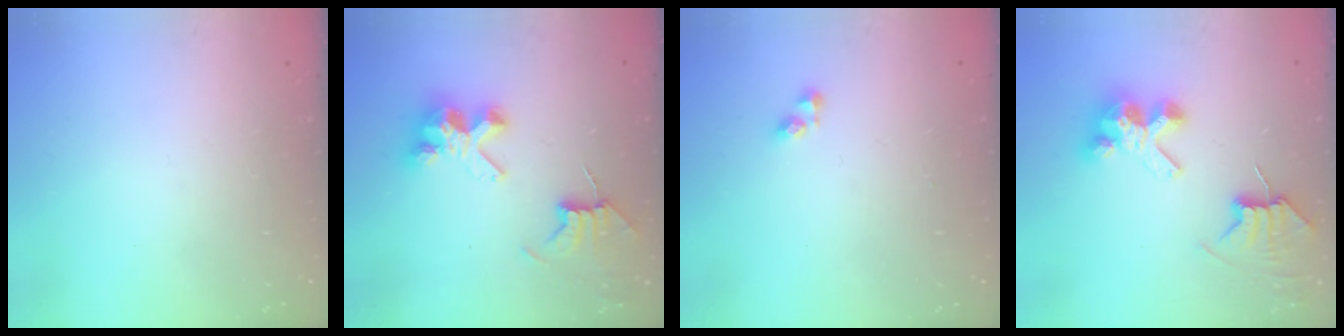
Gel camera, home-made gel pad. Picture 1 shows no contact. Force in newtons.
{"total": 8.7, "press": 8.6, "slide": 0.7}
{"total": 3.8, "press": 3.8, "slide": 0.7}
{"total": 7.2, "press": 7.2, "slide": 0.6}